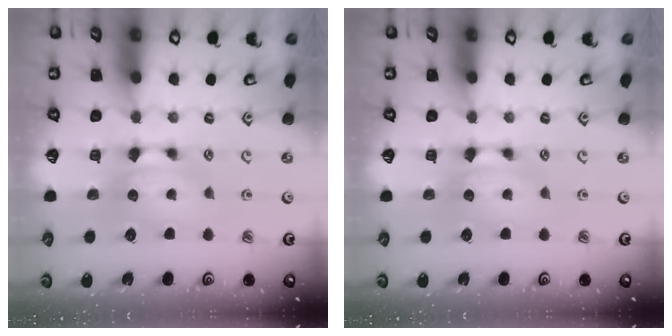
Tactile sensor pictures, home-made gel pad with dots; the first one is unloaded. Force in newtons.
{"total": 0.0}